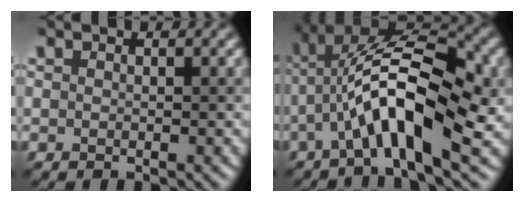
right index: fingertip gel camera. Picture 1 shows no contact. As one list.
[{"total": 9.6, "force": [-1.7, 3.2, 8.9], "torque": [-0.157, 0.023, -0.034]}]